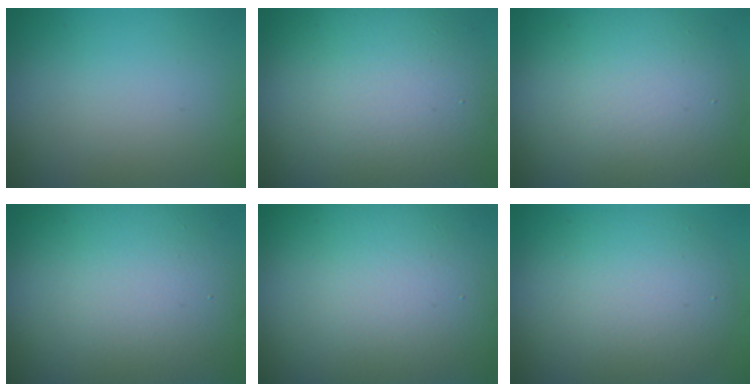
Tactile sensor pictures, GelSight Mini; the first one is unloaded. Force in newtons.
{"total": 11.8, "press": 11.8, "slide": 0.5}
{"total": 10.1, "press": 10.1, "slide": 0.6}
{"total": 15.5, "press": 15.5, "slide": 1.2}
{"total": 20.1, "press": 20.1, "slide": 1.2}
{"total": 7.2, "press": 7.2, "slide": 0.5}